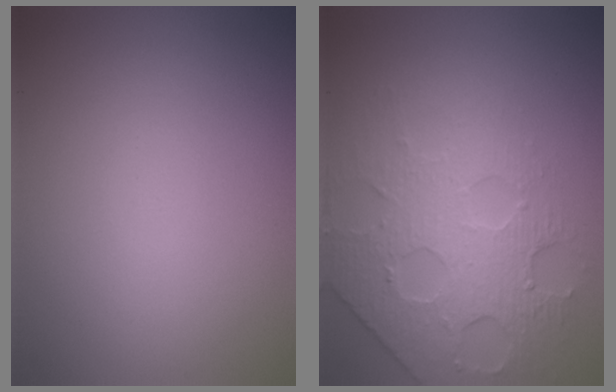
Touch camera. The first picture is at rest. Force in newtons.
{"total": 4.7, "press": 4.4, "slide": 1.6}